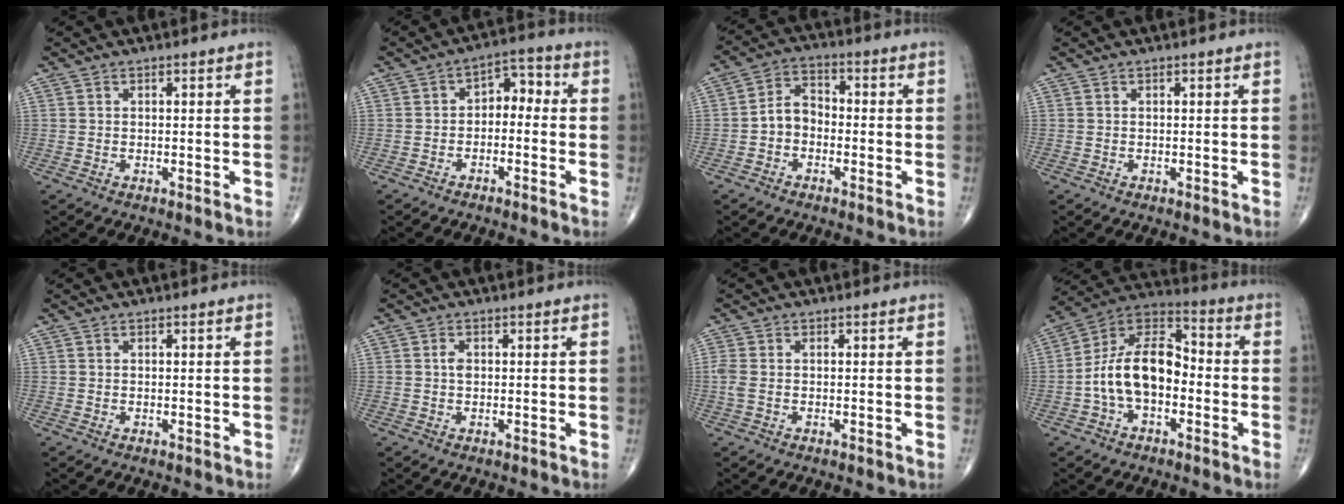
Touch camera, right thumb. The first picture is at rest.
{"total": 5.2, "force": [-0.9, 3.5, 3.7], "torque": [-0.031, 0.037, -0.028]}
{"total": 5.6, "force": [-1.5, 4.2, 3.4], "torque": [-0.042, 0.028, -0.042]}
{"total": 0.0}
{"total": 0.0}
{"total": 1.4, "force": [0.1, 0.9, 1.0], "torque": [-0.015, 0.001, 0.000]}
{"total": 2.4, "force": [-0.2, 1.3, 2.0], "torque": [-0.066, 0.004, -0.004]}
{"total": 14.4, "force": [-2.6, 8.6, 11.3], "torque": [-0.189, 0.048, -0.057]}